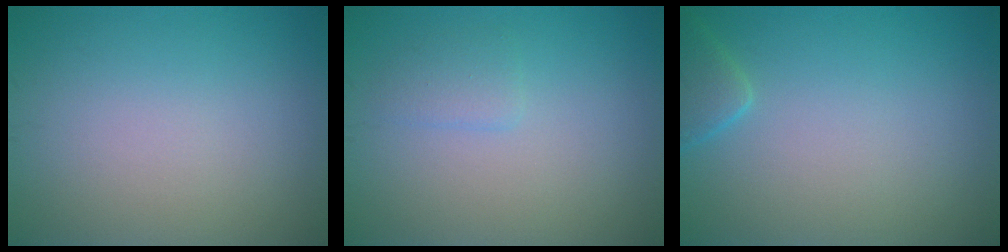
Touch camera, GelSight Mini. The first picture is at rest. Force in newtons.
{"total": 1.3, "press": 1.3, "slide": 0.1}
{"total": 1.9, "press": 1.9, "slide": 0.2}